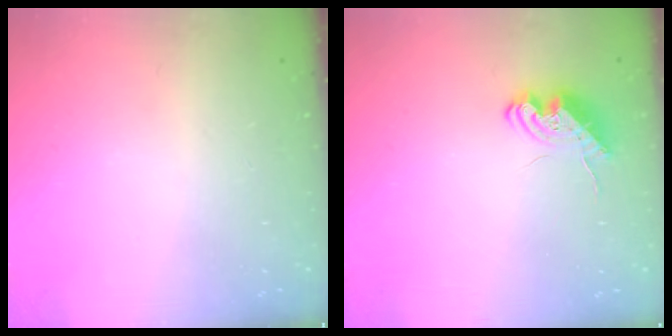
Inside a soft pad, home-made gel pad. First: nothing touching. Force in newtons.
{"total": 8.3, "press": 8.2, "slide": 1.2}